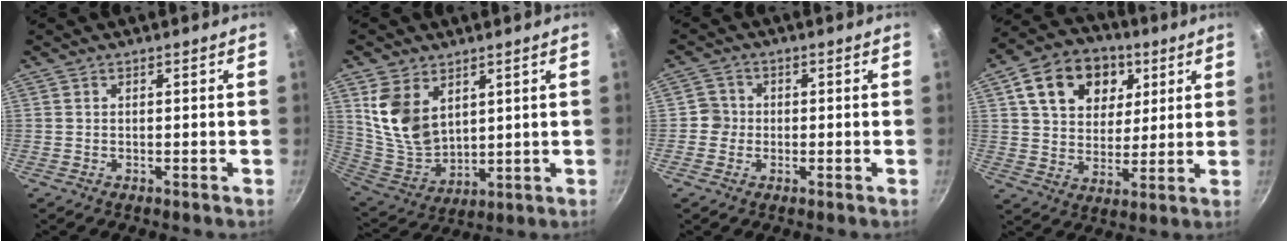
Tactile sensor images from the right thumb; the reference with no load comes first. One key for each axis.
{"total": 12.5, "fx": 5.2, "fy": 8.3, "fz": 7.9, "tx": -0.128, "ty": -0.040, "tz": 0.118}
{"total": 3.2, "fx": -0.4, "fy": 3.1, "fz": 0.5, "tx": 0.017, "ty": 0.008, "tz": -0.015}
{"total": 16.7, "fx": 6.5, "fy": 12.5, "fz": 9.0, "tx": -0.124, "ty": -0.003, "tz": 0.102}